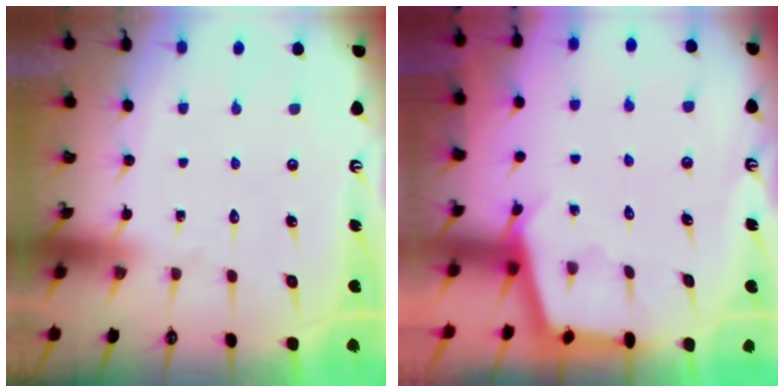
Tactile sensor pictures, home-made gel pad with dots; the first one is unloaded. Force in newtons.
{"total": 2.8, "press": 2.8, "slide": 0.3}